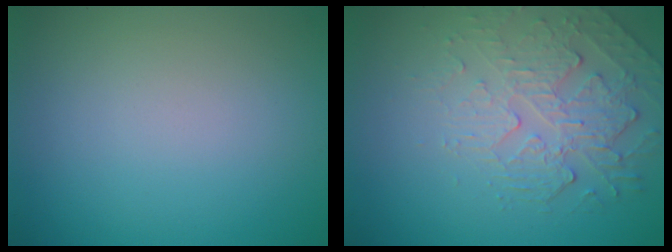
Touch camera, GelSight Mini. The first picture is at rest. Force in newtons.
{"total": 2.7, "press": 2.1, "slide": 1.7}